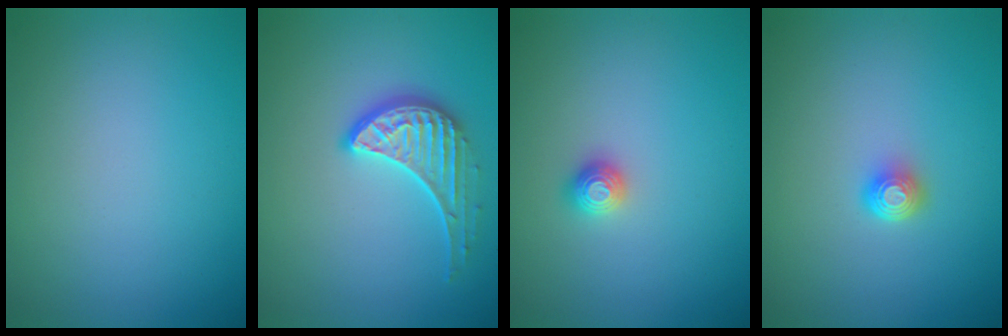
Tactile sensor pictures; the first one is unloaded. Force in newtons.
{"total": 3.5, "press": 3.0, "slide": 1.7}
{"total": 1.2, "press": 1.1, "slide": 0.3}
{"total": 1.6, "press": 1.2, "slide": 1.1}